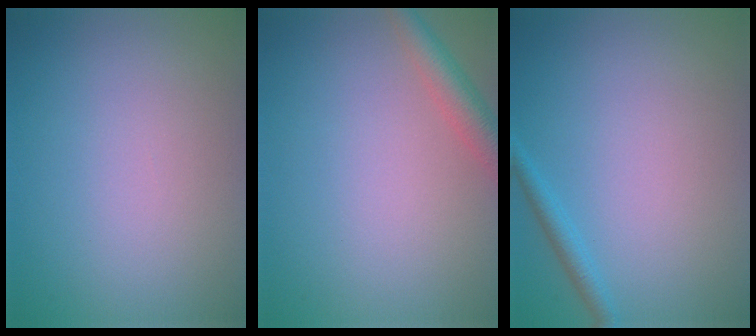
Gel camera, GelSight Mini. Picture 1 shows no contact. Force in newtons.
{"total": 2.9, "press": 2.9, "slide": 0.1}
{"total": 1.3, "press": 1.3, "slide": 0.1}